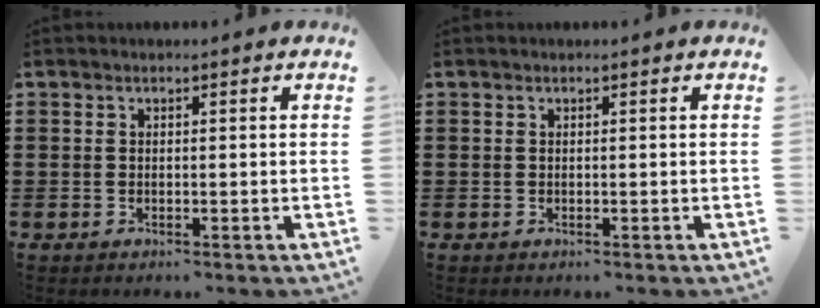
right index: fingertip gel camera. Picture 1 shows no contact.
{"total": 0.0}